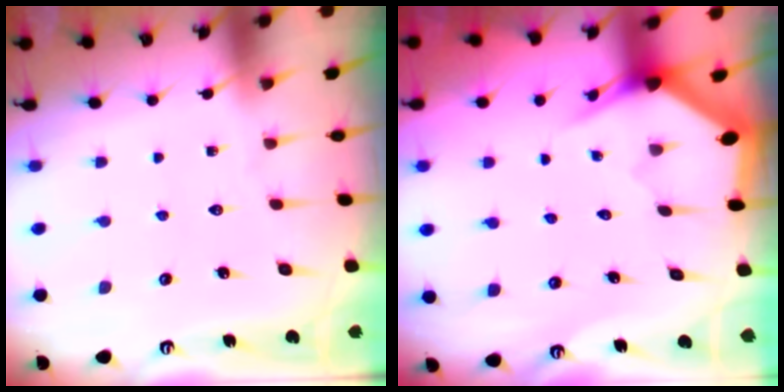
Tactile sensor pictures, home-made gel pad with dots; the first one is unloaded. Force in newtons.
{"total": 2.9, "press": 2.9, "slide": 0.1}